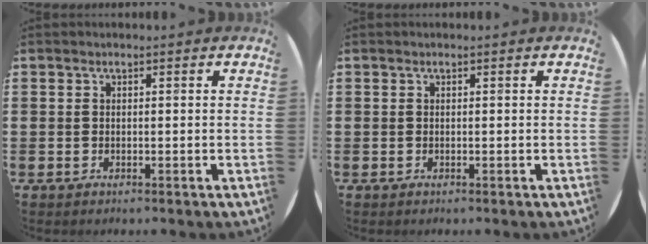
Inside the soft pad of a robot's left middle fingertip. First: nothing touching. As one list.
[{"total": 0.0}]